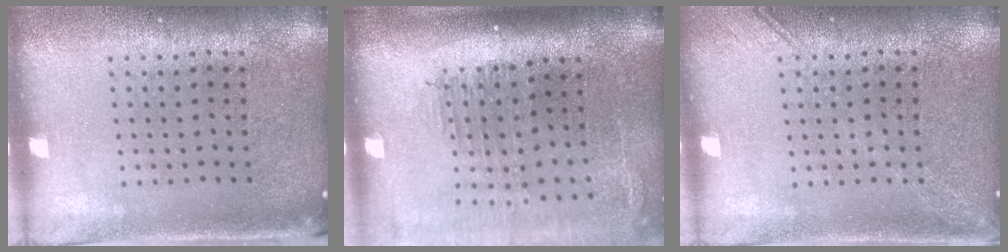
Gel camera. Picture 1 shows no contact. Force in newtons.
{"total": 2.3, "press": 1.8, "slide": 1.3}
{"total": 1.8, "press": 1.8, "slide": 0.2}